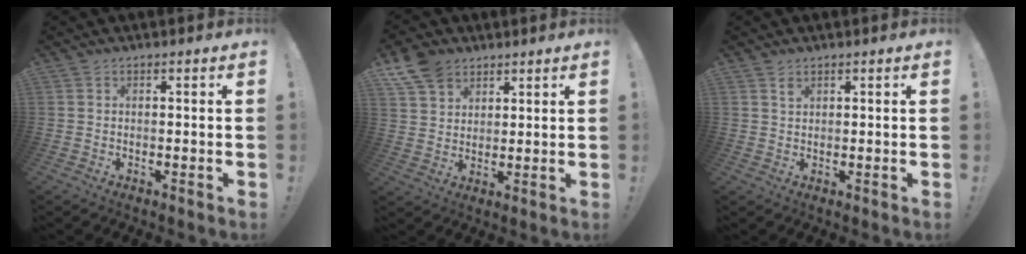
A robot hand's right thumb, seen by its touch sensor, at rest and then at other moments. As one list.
[{"total": 8.8, "force": [5.8, 6.0, 2.8], "torque": [-0.052, -0.029, 0.116]}, {"total": 1.2, "force": [0.8, 0.6, 0.6], "torque": [-0.003, -0.004, 0.014]}]